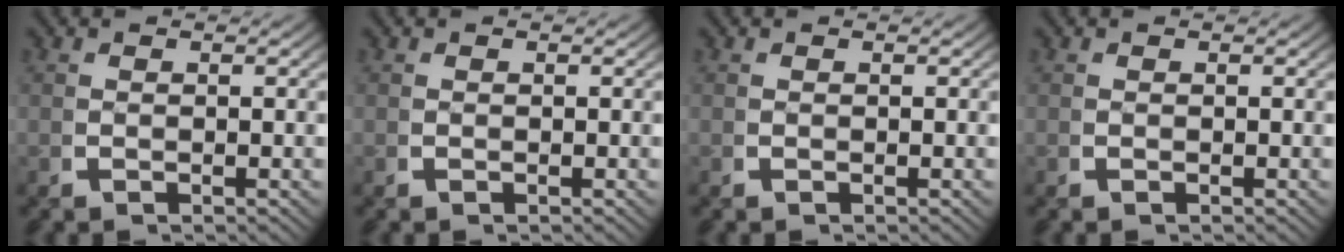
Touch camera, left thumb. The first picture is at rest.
{"total": 0.0}
{"total": 0.0}
{"total": 0.0}